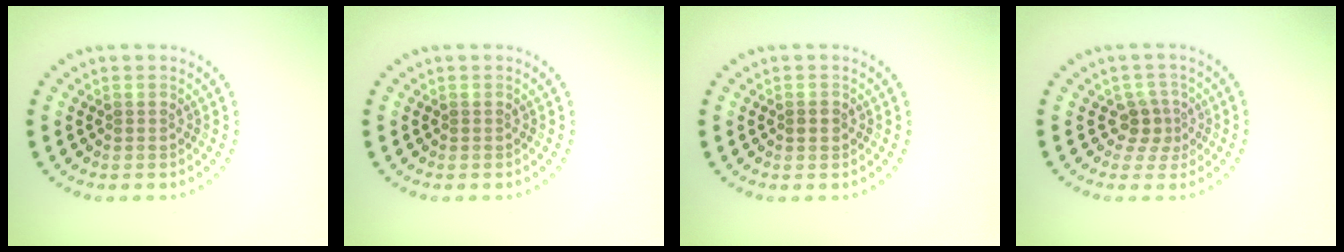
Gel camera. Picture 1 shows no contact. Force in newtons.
{"total": 0.0}
{"total": 1.2, "press": 1.2, "slide": 0.2}
{"total": 2.0, "press": 1.4, "slide": 1.4}